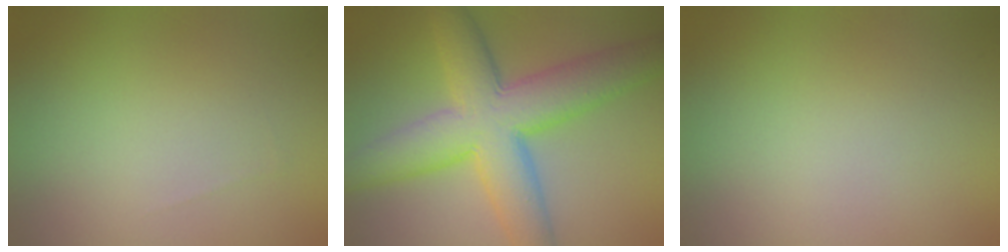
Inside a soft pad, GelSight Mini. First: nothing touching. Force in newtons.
{"total": 10.2, "press": 10.2, "slide": 0.2}
{"total": 0.0}